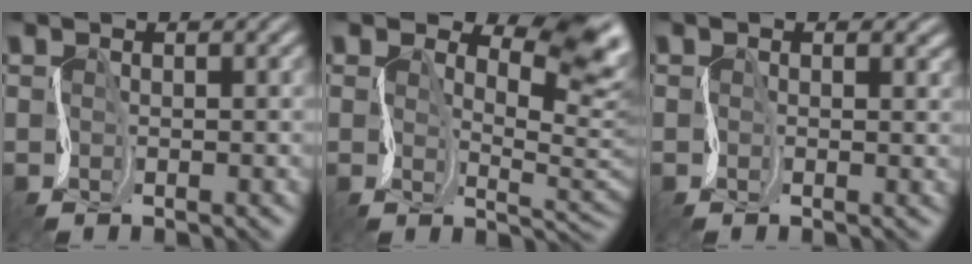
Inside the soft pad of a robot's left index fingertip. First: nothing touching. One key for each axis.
{"total": 6.7, "fx": 3.2, "fy": 2.6, "fz": 5.3, "tx": -0.083, "ty": -0.003, "tz": 0.054}
{"total": 1.2, "fx": 0.4, "fy": 0.8, "fz": 0.8, "tx": -0.006, "ty": 0.001, "tz": 0.004}